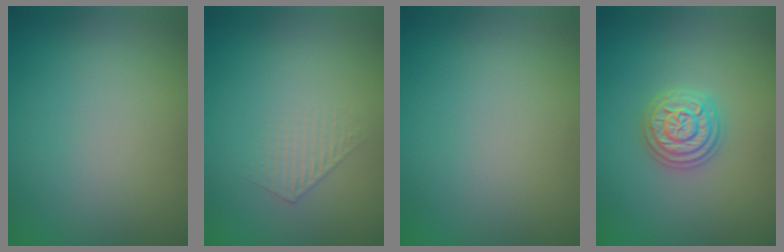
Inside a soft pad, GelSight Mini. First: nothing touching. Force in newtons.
{"total": 1.0, "press": 0.4, "slide": 0.9}
{"total": 0.0}
{"total": 3.6, "press": 3.6, "slide": 0.4}